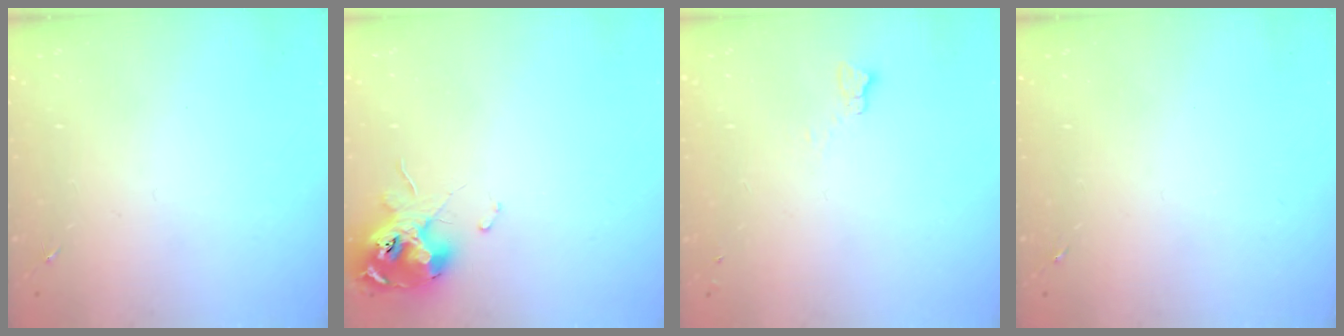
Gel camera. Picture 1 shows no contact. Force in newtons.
{"total": 11.4, "press": 11.3, "slide": 1.0}
{"total": 2.3, "press": 2.3, "slide": 0.2}
{"total": 0.0}